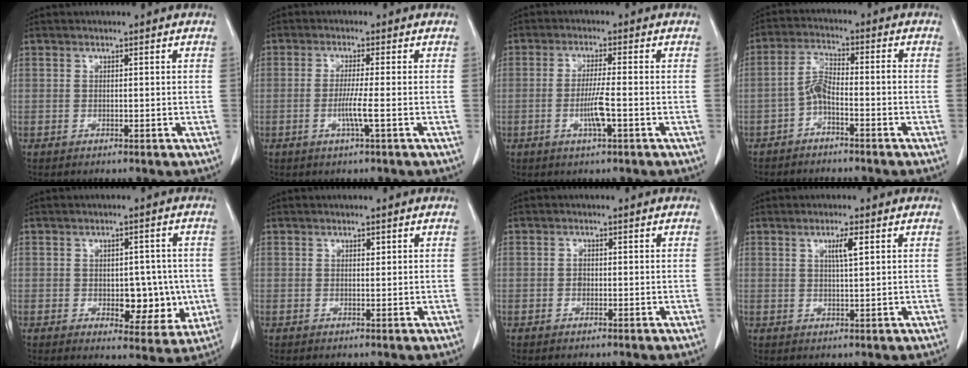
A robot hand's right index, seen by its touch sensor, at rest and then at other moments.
{"total": 3.5, "force": [-0.9, -0.6, 3.3], "torque": [-0.068, -0.007, -0.019]}
{"total": 4.6, "force": [-1.3, 0.0, 4.4], "torque": [-0.085, -0.007, -0.025]}
{"total": 4.3, "force": [-2.0, 1.2, 3.6], "torque": [-0.078, 0.017, -0.042]}
{"total": 7.5, "force": [-0.8, 4.2, 6.2], "torque": [-0.062, 0.005, -0.001]}
{"total": 0.6, "force": [0.3, 0.3, 0.5], "torque": [-0.007, -0.002, 0.005]}
{"total": 1.0, "force": [-0.2, 0.8, 0.6], "torque": [-0.011, 0.003, -0.004]}
{"total": 2.9, "force": [1.2, 0.0, 2.7], "torque": [-0.047, -0.001, 0.019]}